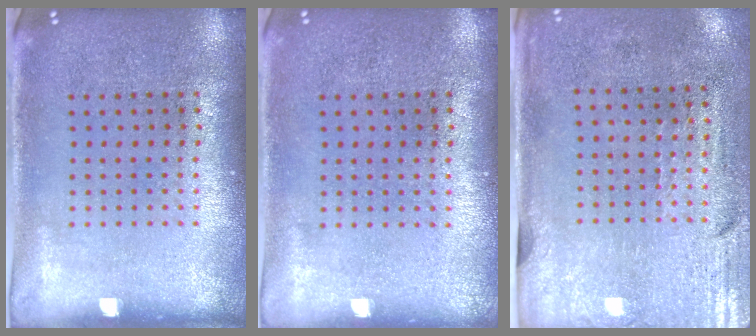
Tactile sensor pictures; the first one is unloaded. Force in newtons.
{"total": 0.0}
{"total": 3.0, "press": 2.5, "slide": 1.6}